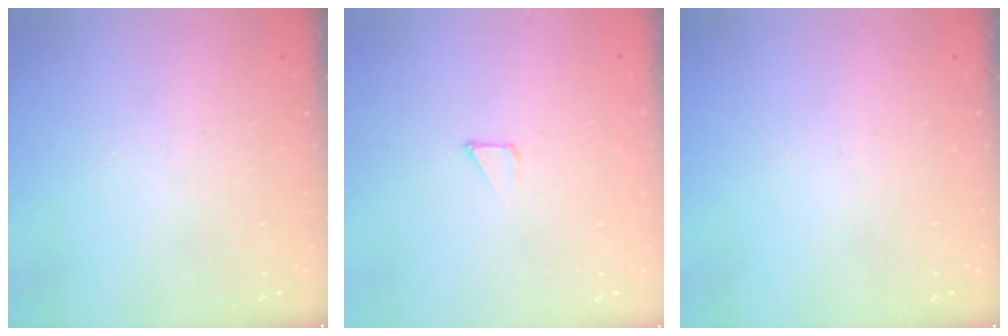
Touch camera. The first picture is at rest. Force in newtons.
{"total": 1.2, "press": 1.2, "slide": 0.0}
{"total": 0.0}